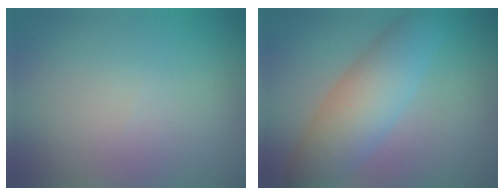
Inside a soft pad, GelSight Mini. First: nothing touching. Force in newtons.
{"total": 5.8, "press": 5.8, "slide": 0.2}